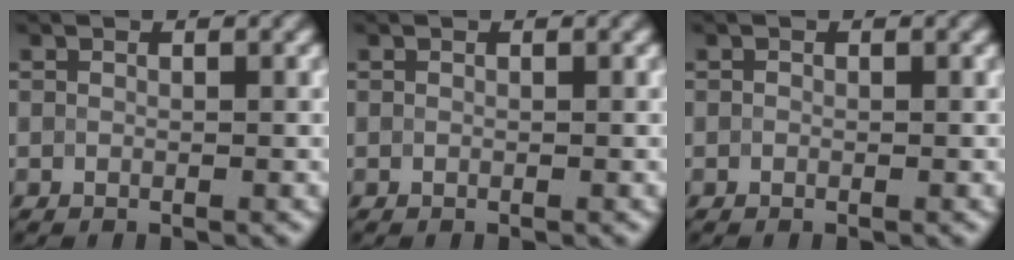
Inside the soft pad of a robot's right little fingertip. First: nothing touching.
{"total": 0.0}
{"total": 0.0}